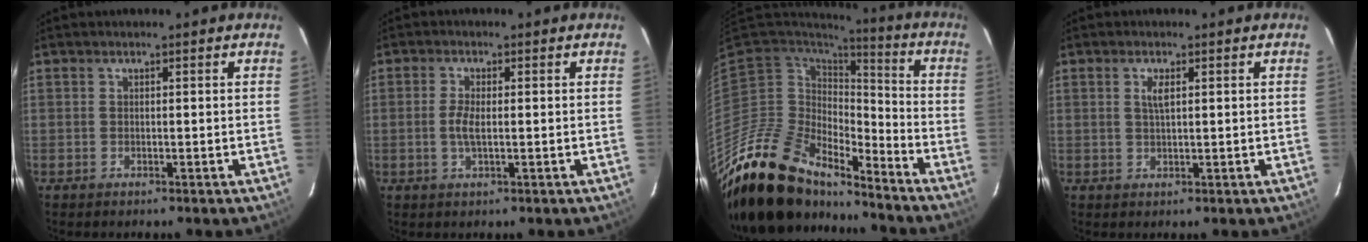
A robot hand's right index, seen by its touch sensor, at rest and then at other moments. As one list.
[{"total": 3.0, "force": [-0.2, 0.7, 2.9], "torque": [-0.056, -0.002, -0.005]}, {"total": 19.6, "force": [-17.0, 7.2, 6.8], "torque": [-0.144, -0.007, -0.305]}, {"total": 2.2, "force": [0.8, 0.7, 1.9], "torque": [-0.036, 0.002, 0.014]}]